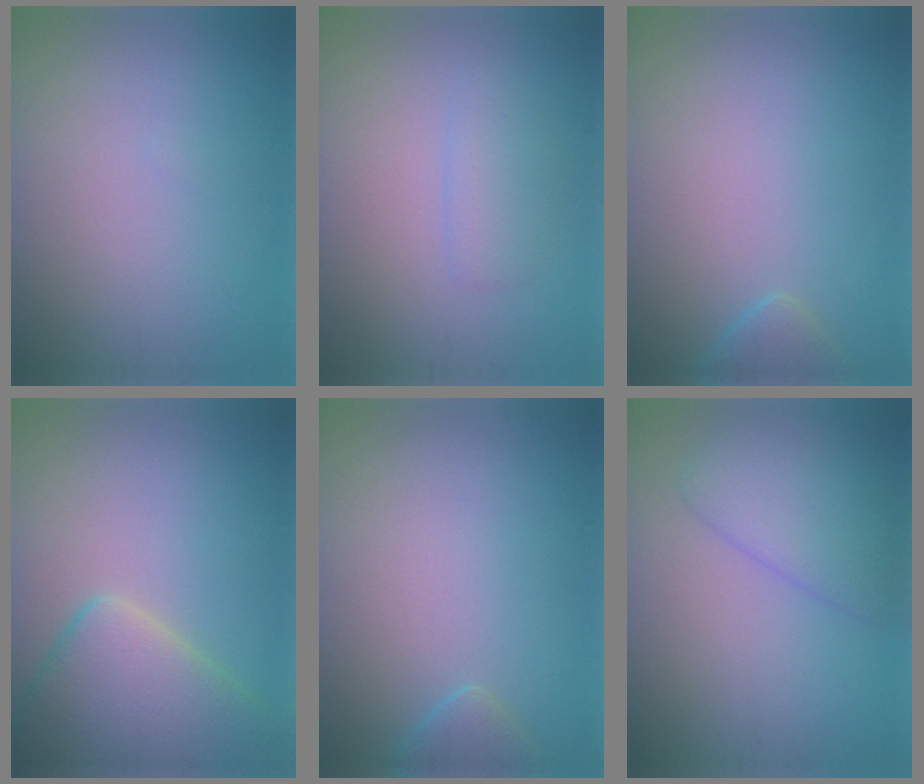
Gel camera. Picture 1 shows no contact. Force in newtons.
{"total": 1.7, "press": 1.7, "slide": 0.0}
{"total": 1.6, "press": 1.6, "slide": 0.1}
{"total": 7.2, "press": 7.2, "slide": 0.5}
{"total": 1.6, "press": 1.6, "slide": 0.1}
{"total": 3.8, "press": 3.8, "slide": 0.2}